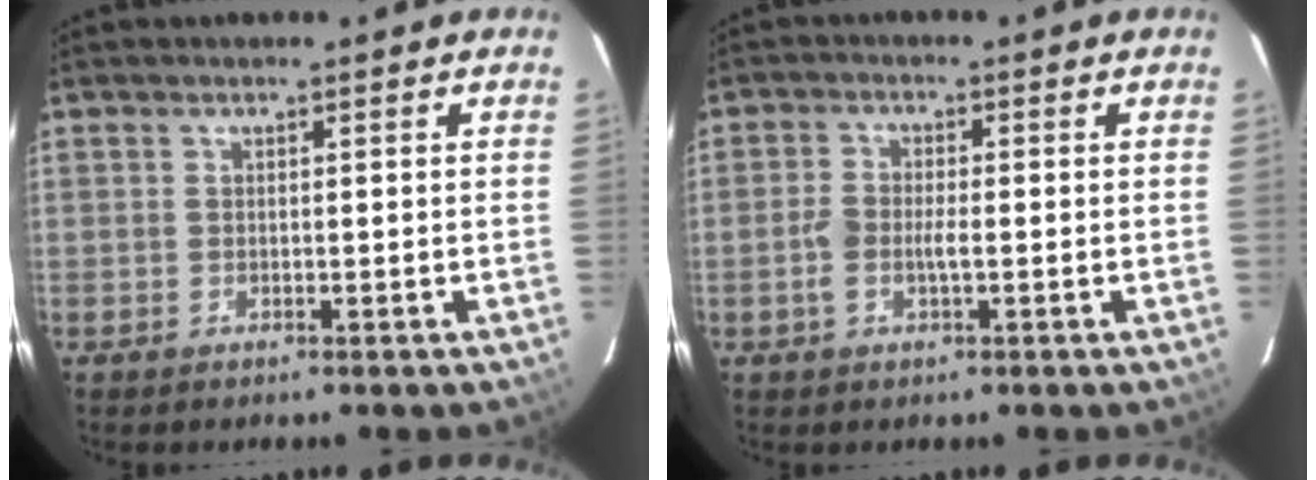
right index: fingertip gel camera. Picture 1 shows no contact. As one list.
[{"total": 3.9, "force": [-1.1, 1.8, 3.3], "torque": [-0.073, 0.002, -0.021]}]